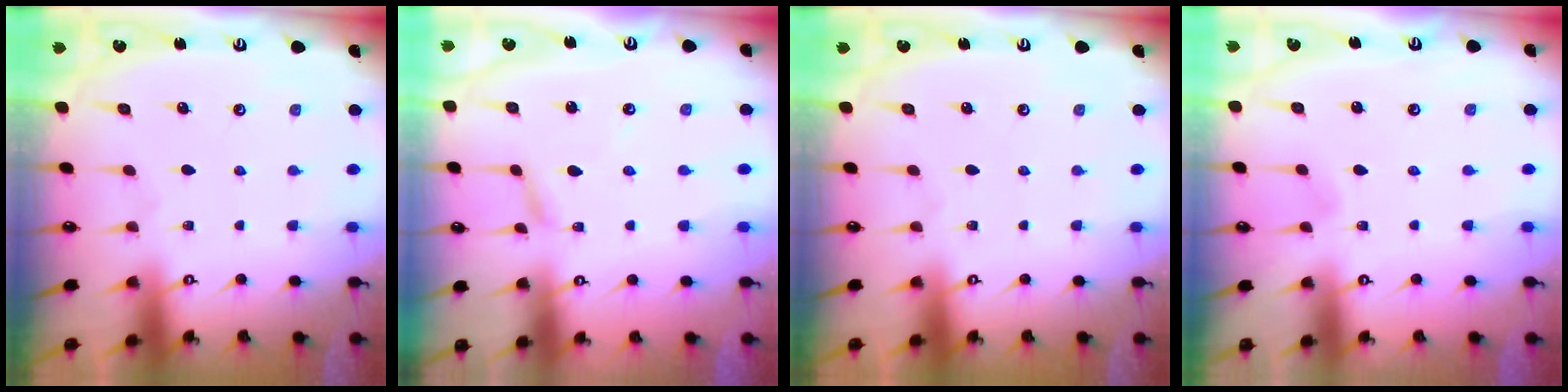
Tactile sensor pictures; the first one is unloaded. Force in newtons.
{"total": 2.3, "press": 2.3, "slide": 0.1}
{"total": 0.0}
{"total": 2.9, "press": 2.9, "slide": 0.3}